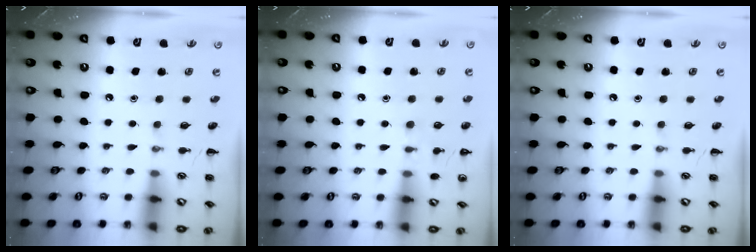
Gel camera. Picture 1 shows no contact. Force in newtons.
{"total": 7.1, "press": 6.8, "slide": 2.2}
{"total": 0.0}